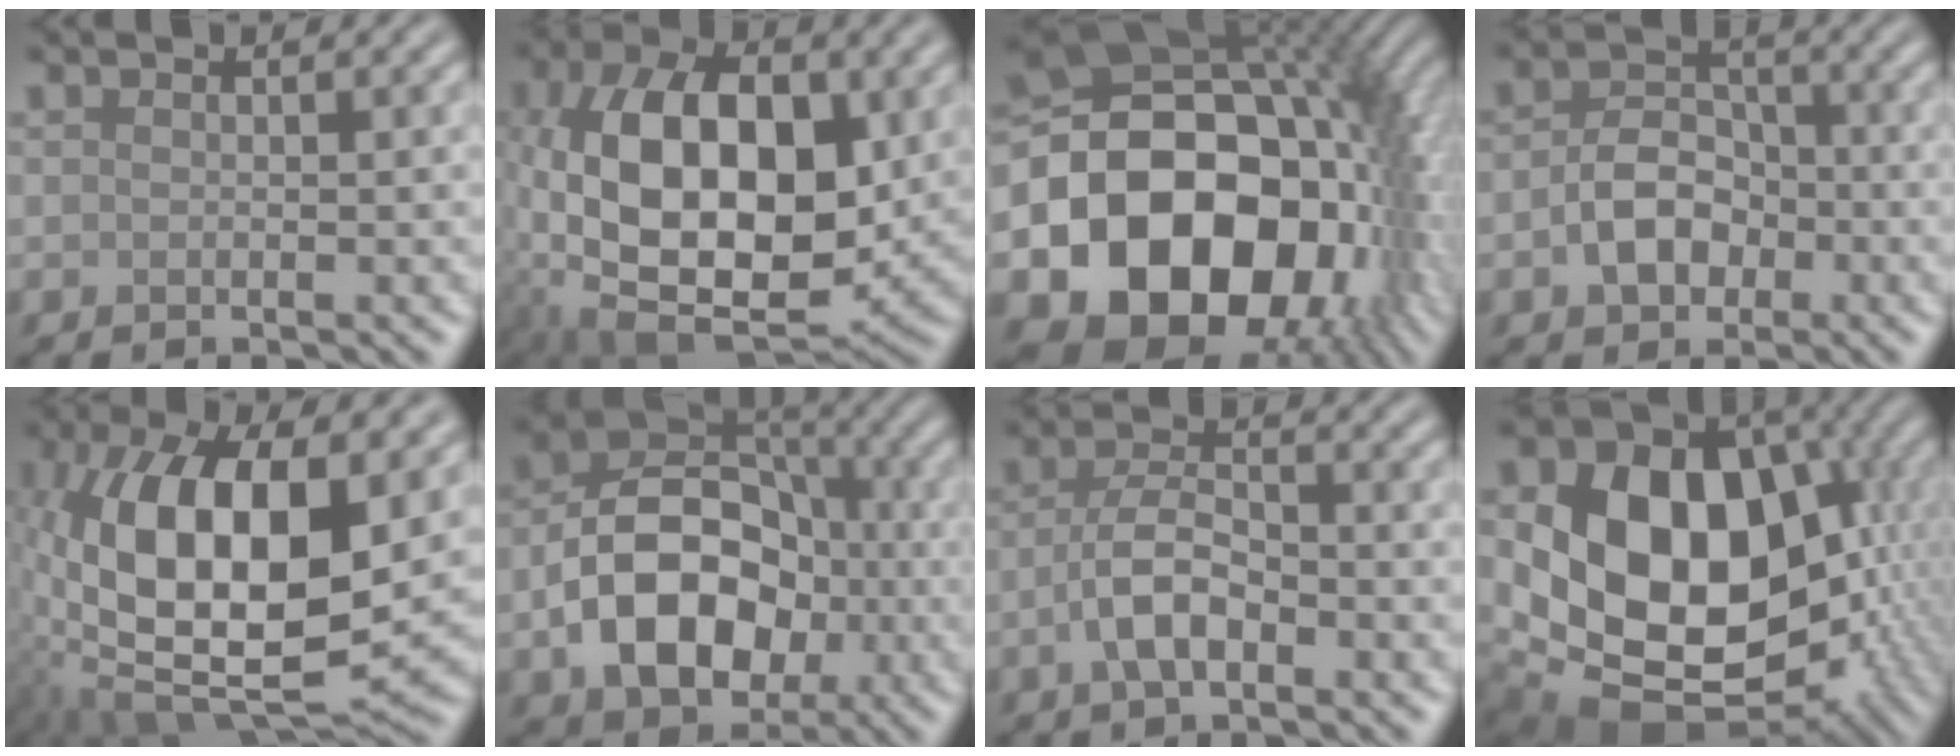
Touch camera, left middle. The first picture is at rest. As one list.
[{"total": 14.1, "force": [0.4, 8.3, 11.4], "torque": [-0.208, 0.000, 0.007]}, {"total": 20.7, "force": [-4.3, 15.0, 13.6], "torque": [-0.251, -0.034, -0.053]}, {"total": 4.4, "force": [-1.3, 3.3, 2.7], "torque": [-0.046, 0.003, -0.026]}, {"total": 14.4, "force": [0.0, 6.4, 12.9], "torque": [-0.234, -0.004, -0.006]}, {"total": 10.8, "force": [-2.4, 7.7, 7.1], "torque": [-0.127, 0.000, -0.043]}, {"total": 4.1, "force": [-1.5, 2.0, 3.3], "torque": [-0.064, 0.005, -0.035]}, {"total": 18.0, "force": [-0.9, 13.4, 12.0], "torque": [-0.186, -0.019, 0.003]}]